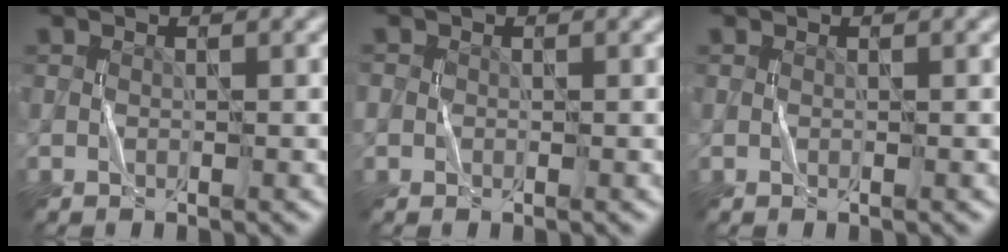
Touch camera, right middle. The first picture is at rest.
{"total": 1.0, "force": [0.0, 1.0, 0.2], "torque": [0.002, -0.001, -0.004]}
{"total": 0.0}